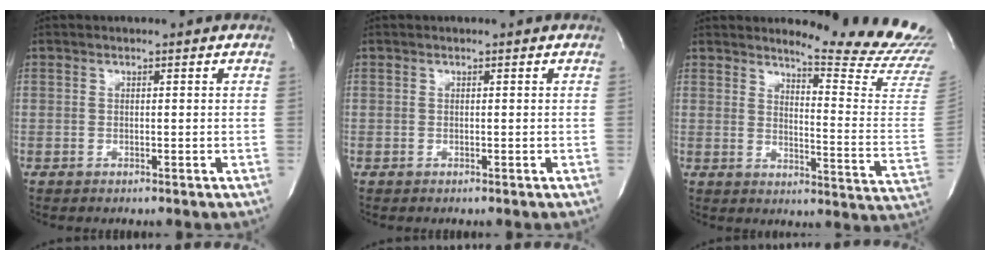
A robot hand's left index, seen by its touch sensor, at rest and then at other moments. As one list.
[{"total": 0.0}, {"total": 16.1, "force": [15.6, -2.0, 3.6], "torque": [-0.059, -0.162, 0.172]}]